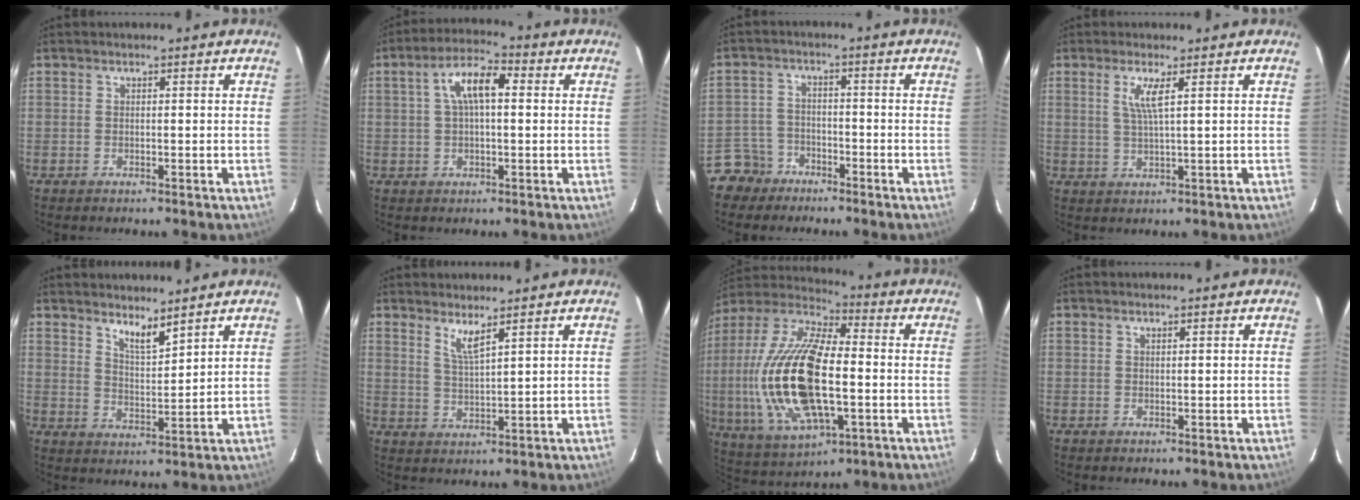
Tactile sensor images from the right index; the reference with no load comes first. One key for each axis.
{"total": 7.7, "fx": 1.5, "fy": 3.2, "fz": 6.9, "tx": -0.131, "ty": 0.023, "tz": 0.027}
{"total": 5.8, "fx": -4.1, "fy": 4.0, "fz": -0.1, "tx": -0.011, "ty": 0.024, "tz": -0.083}
{"total": 3.6, "fx": 1.5, "fy": -0.3, "fz": 3.2, "tx": -0.065, "ty": -0.005, "tz": 0.029}
{"total": 5.1, "fx": 4.3, "fy": 0.8, "fz": 2.6, "tx": -0.045, "ty": -0.006, "tz": 0.075}
{"total": 3.7, "fx": 2.7, "fy": 0.0, "fz": 2.5, "tx": -0.049, "ty": -0.007, "tz": 0.051}
{"total": 24.0, "fx": -2.5, "fy": 10.3, "fz": 21.5, "tx": -0.451, "ty": -0.007, "tz": -0.044}
{"total": 0.0}